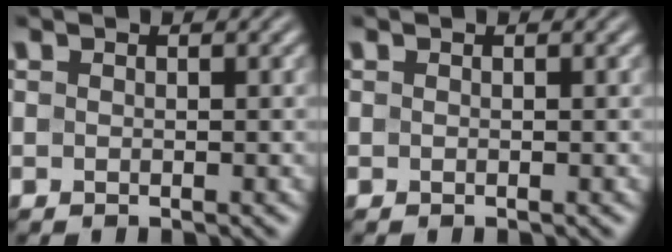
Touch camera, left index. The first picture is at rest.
{"total": 0.0}